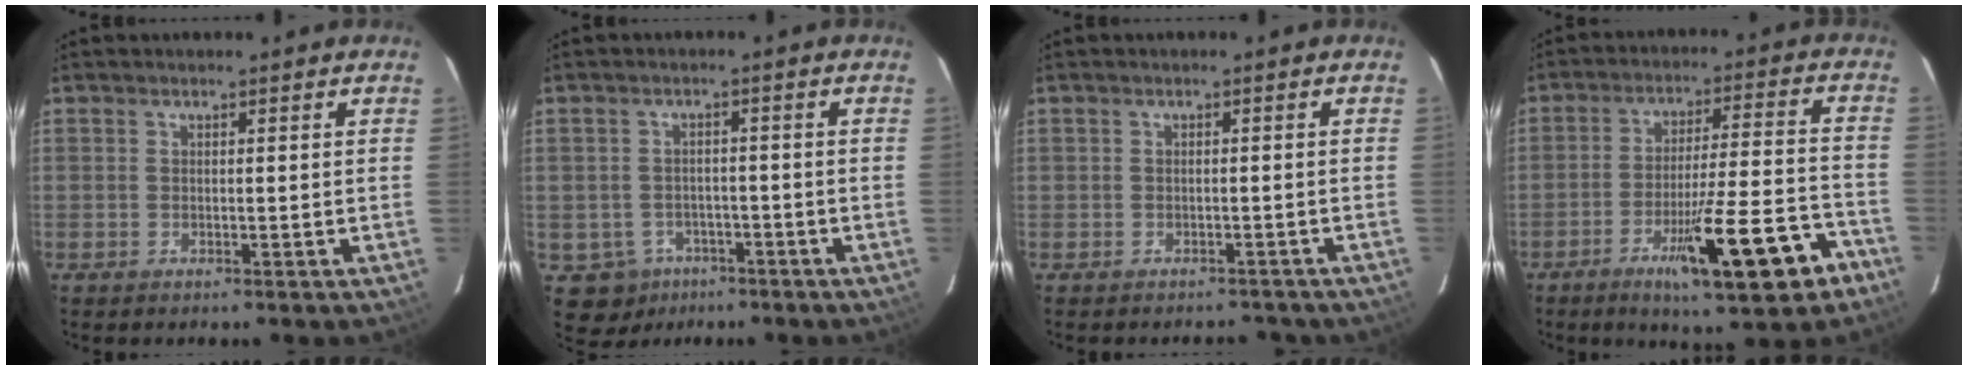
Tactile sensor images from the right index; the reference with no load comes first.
{"total": 6.1, "force": [-2.8, 5.3, 0.9], "torque": [-0.019, 0.008, -0.034]}
{"total": 4.8, "force": [-4.2, 2.2, 0.6], "torque": [-0.005, 0.005, -0.044]}
{"total": 15.7, "force": [-8.4, 1.4, 13.2], "torque": [-0.193, -0.002, -0.118]}